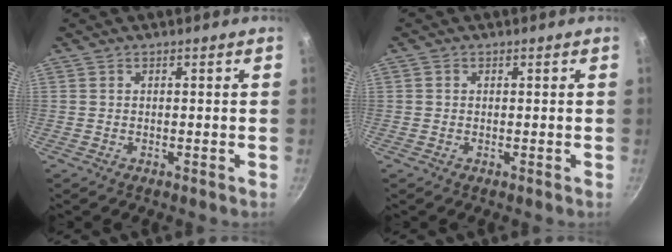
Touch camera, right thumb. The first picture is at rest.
{"total": 0.5, "force": [0.2, 0.5, 0.1], "torque": [-0.002, 0.003, 0.002]}